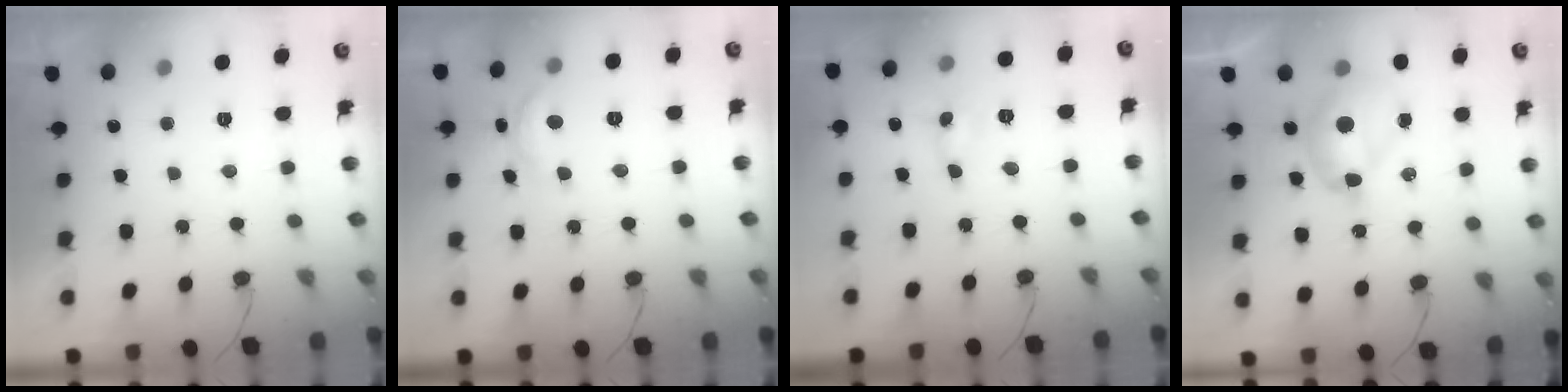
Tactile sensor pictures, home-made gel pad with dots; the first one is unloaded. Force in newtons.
{"total": 9.3, "press": 9.3, "slide": 0.5}
{"total": 0.0}
{"total": 10.3, "press": 10.3, "slide": 0.4}